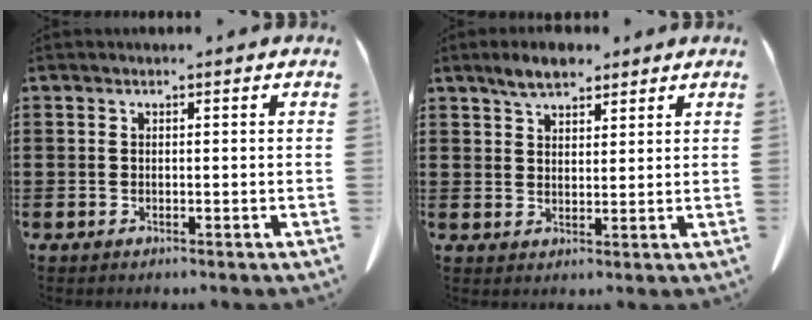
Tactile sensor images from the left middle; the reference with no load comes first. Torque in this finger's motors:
{"motor_torque": [0.35, -0.02, 0.14, 0.03]}